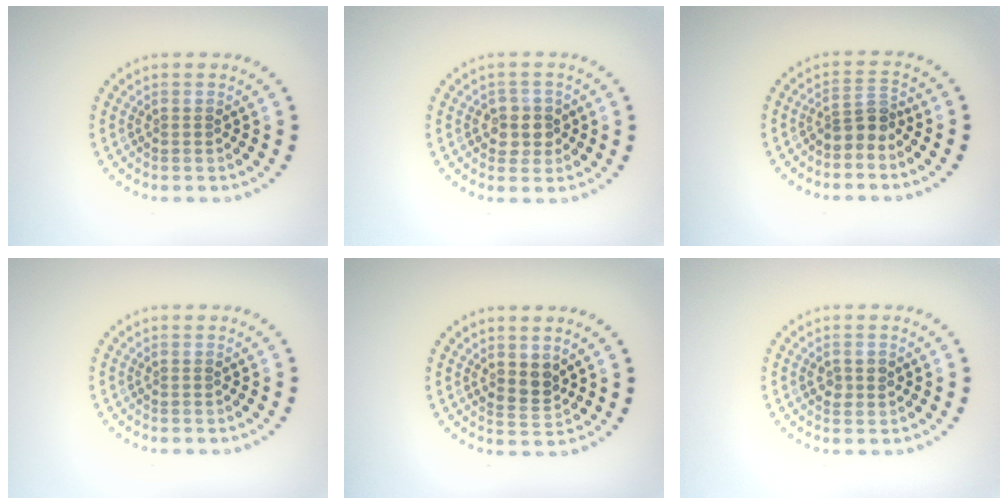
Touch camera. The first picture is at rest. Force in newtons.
{"total": 2.5, "press": 2.3, "slide": 0.9}
{"total": 2.3, "press": 1.8, "slide": 1.5}
{"total": 0.0}
{"total": 1.9, "press": 1.7, "slide": 1.0}
{"total": 1.4, "press": 1.4, "slide": 0.1}